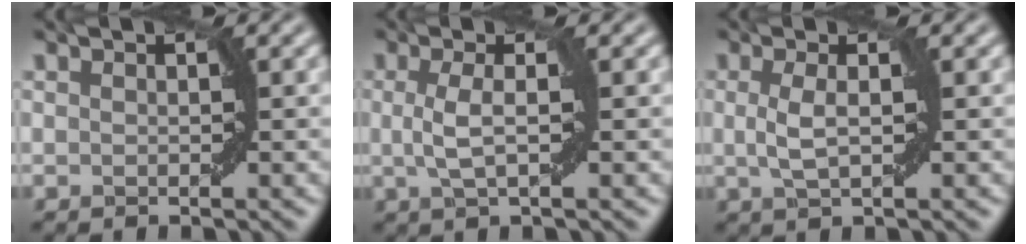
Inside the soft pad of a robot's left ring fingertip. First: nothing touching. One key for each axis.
{"total": 2.5, "fx": 0.1, "fy": 0.5, "fz": 2.5, "tx": -0.055, "ty": 0.001, "tz": 0.003}
{"total": 2.2, "fx": 0.2, "fy": 0.5, "fz": 2.2, "tx": -0.048, "ty": 0.002, "tz": 0.005}